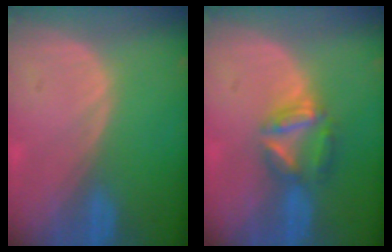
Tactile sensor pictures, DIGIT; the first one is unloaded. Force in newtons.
{"total": 6.1, "press": 5.5, "slide": 2.5}